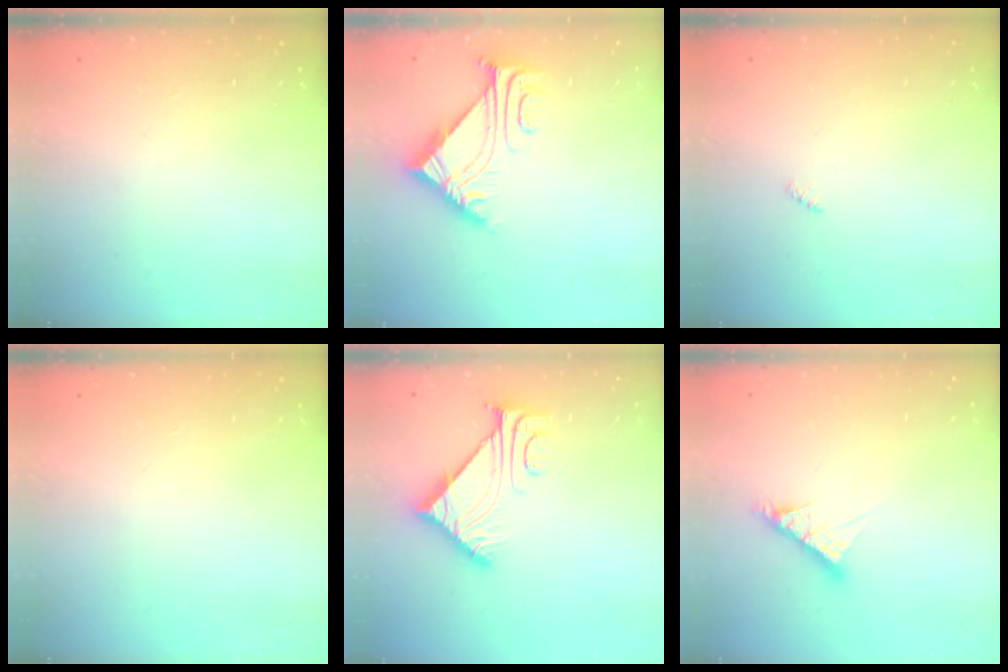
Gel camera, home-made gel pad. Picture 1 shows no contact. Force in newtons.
{"total": 6.5, "press": 6.4, "slide": 0.9}
{"total": 2.3, "press": 2.2, "slide": 0.5}
{"total": 0.0}
{"total": 8.8, "press": 8.7, "slide": 0.9}
{"total": 6.9, "press": 6.9, "slide": 0.6}